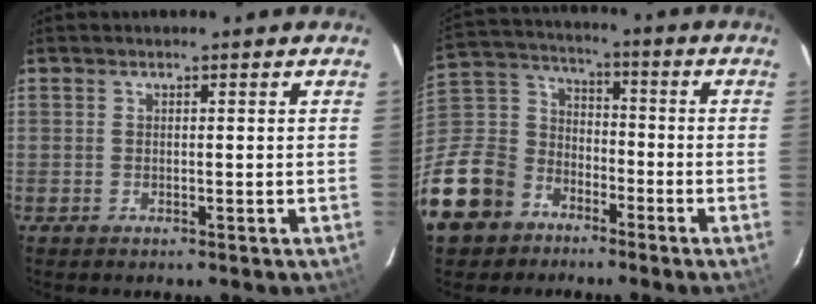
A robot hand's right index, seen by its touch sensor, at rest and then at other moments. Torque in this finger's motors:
{"motor_torque": [0.41, -0.77, -0.16, -0.21]}